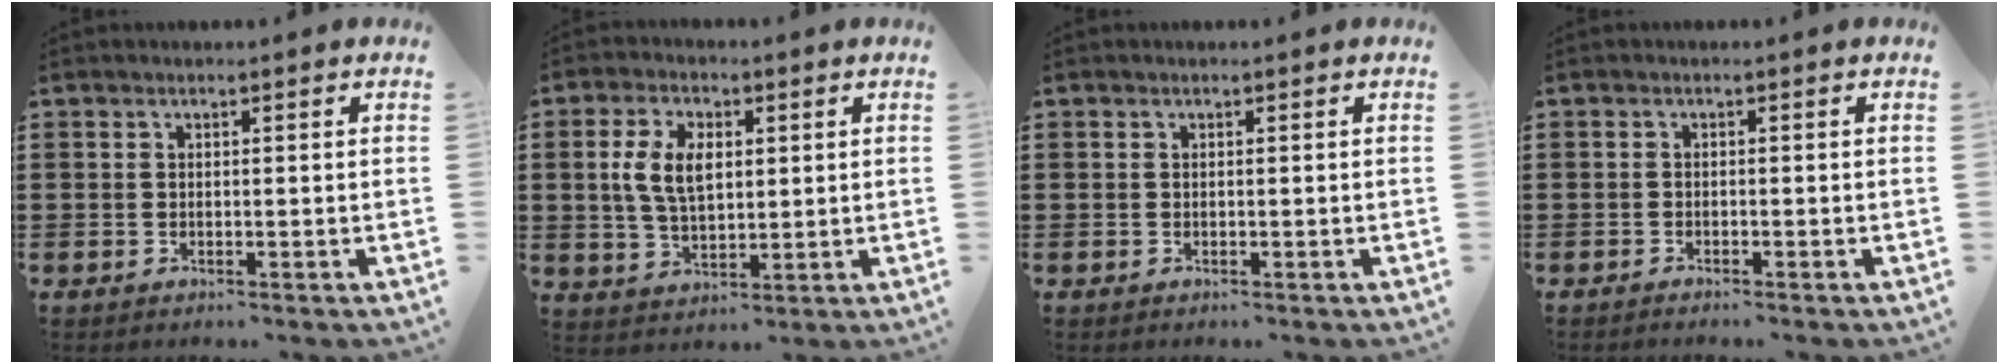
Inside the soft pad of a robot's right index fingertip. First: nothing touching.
{"total": 7.0, "force": [1.4, 4.1, 5.5], "torque": [-0.131, 0.011, 0.018]}
{"total": 0.0}
{"total": 0.6, "force": [-0.6, -0.1, 0.1], "torque": [-0.003, -0.003, -0.012]}